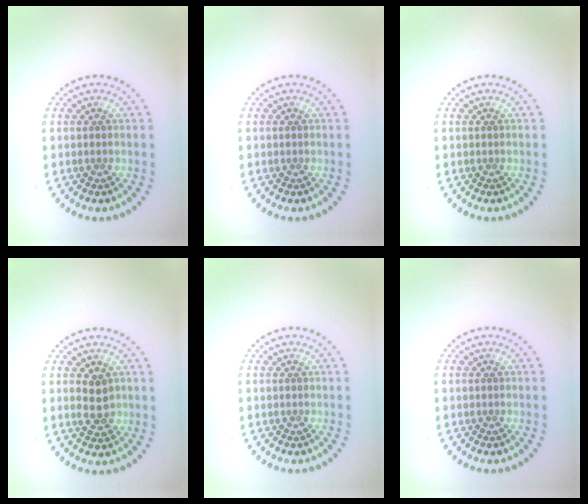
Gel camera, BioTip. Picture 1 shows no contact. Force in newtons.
{"total": 0.0}
{"total": 0.0}
{"total": 2.4, "press": 2.4, "slide": 0.2}
{"total": 0.0}
{"total": 0.0}